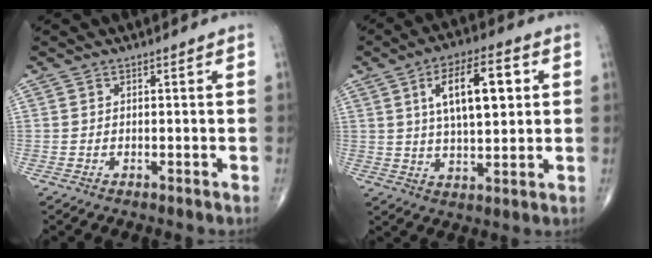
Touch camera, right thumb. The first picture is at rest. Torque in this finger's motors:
{"motor_torque": [-0.26, 0.72, 0.48, 0.19, 0.13]}